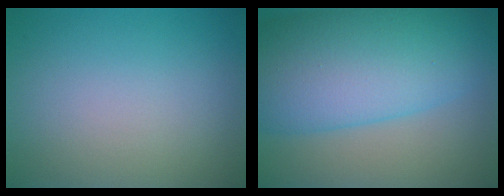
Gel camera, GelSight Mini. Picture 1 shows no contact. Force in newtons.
{"total": 12.3, "press": 12.3, "slide": 0.1}